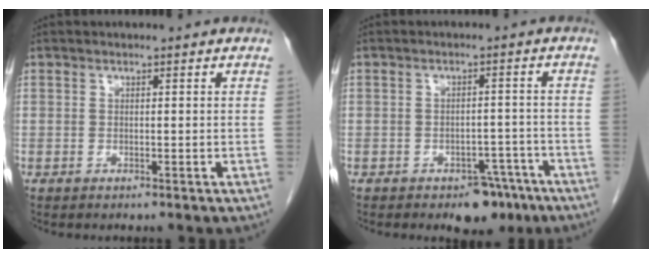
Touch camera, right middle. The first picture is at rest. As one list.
[{"total": 5.3, "force": [-3.6, 2.9, 2.6], "torque": [-0.027, 0.009, -0.045]}]